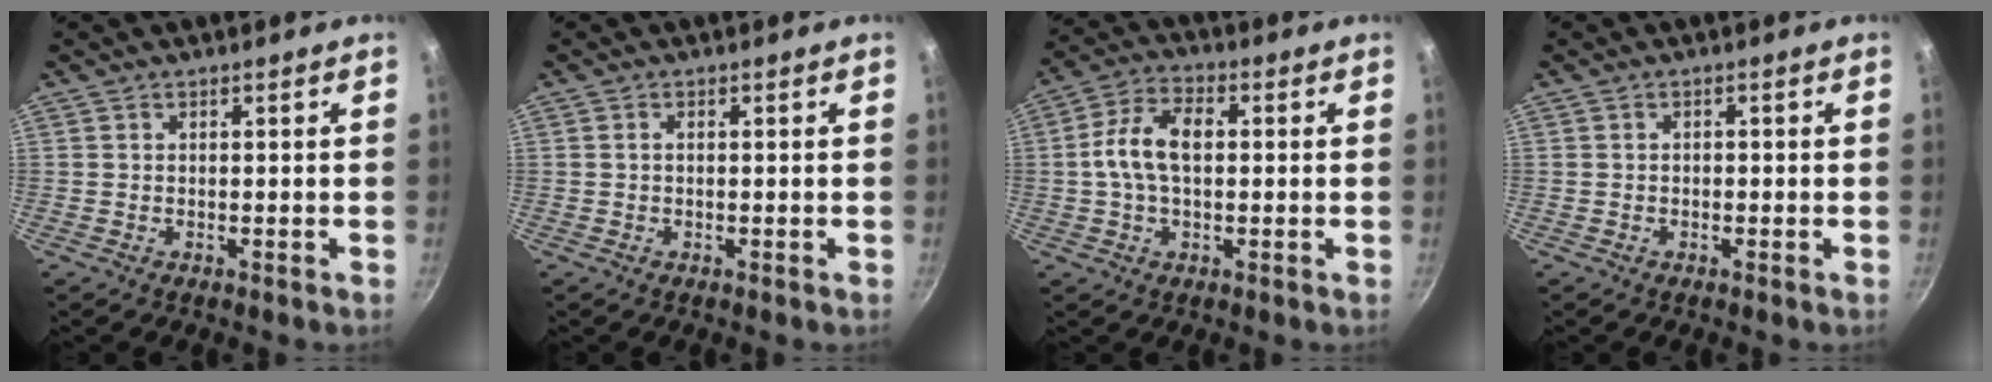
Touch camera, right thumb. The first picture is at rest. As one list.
[{"total": 0.6, "force": [0.0, 0.3, 0.5], "torque": [-0.009, 0.000, -0.001]}, {"total": 9.6, "force": [0.6, 5.5, 7.9], "torque": [-0.154, 0.022, 0.008]}, {"total": 0.6, "force": [-0.2, 0.4, 0.3], "torque": [-0.001, 0.002, -0.008]}]